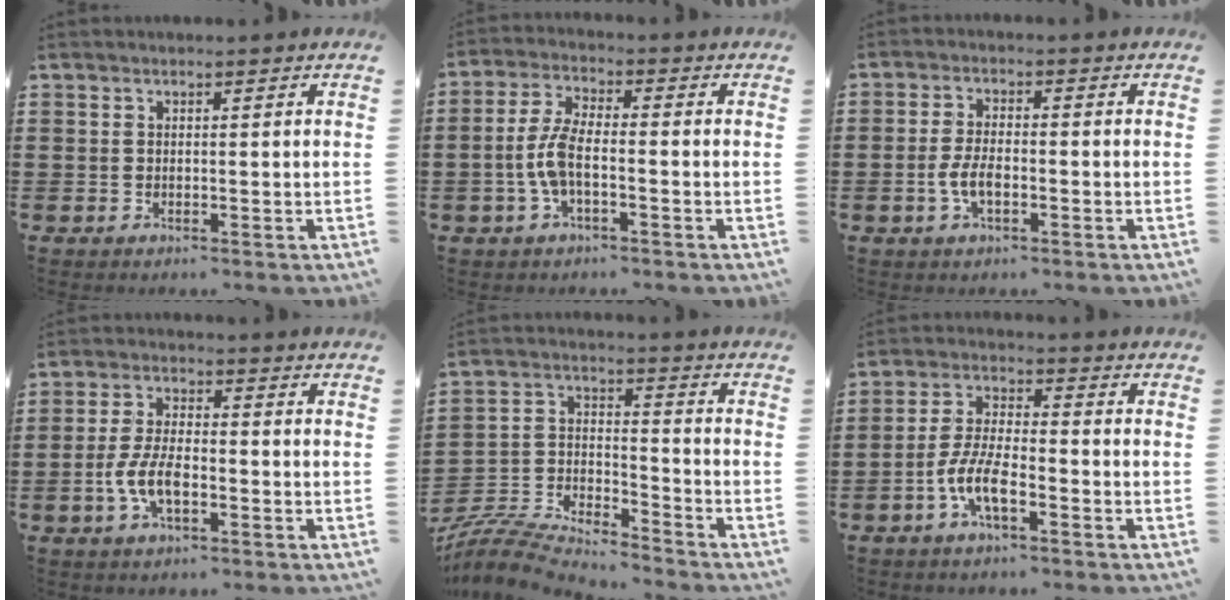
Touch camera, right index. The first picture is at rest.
{"total": 5.9, "force": [-1.5, 2.0, 5.3], "torque": [-0.130, -0.008, -0.035]}
{"total": 4.2, "force": [-1.3, 1.7, 3.6], "torque": [-0.083, -0.002, -0.029]}
{"total": 6.2, "force": [-2.2, 2.6, 5.2], "torque": [-0.121, -0.003, -0.048]}
{"total": 6.8, "force": [-6.6, 1.2, 1.0], "torque": [-0.044, -0.005, -0.138]}
{"total": 6.8, "force": [-3.4, 1.9, 5.6], "torque": [-0.140, -0.012, -0.072]}